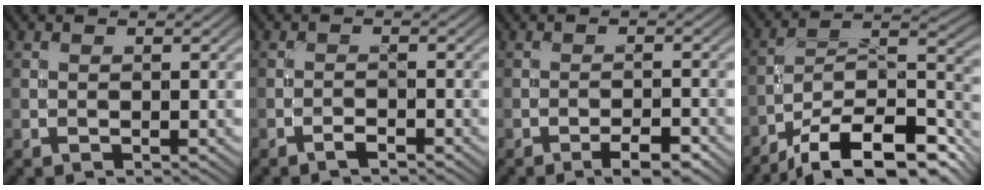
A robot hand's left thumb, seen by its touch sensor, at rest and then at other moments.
{"total": 1.1, "force": [-1.0, 0.1, 0.5], "torque": [-0.009, 0.002, -0.023]}
{"total": 3.6, "force": [-2.4, 0.8, 2.5], "torque": [-0.039, 0.008, -0.036]}
{"total": 16.2, "force": [-12.2, 5.5, 9.1], "torque": [-0.161, -0.019, -0.183]}